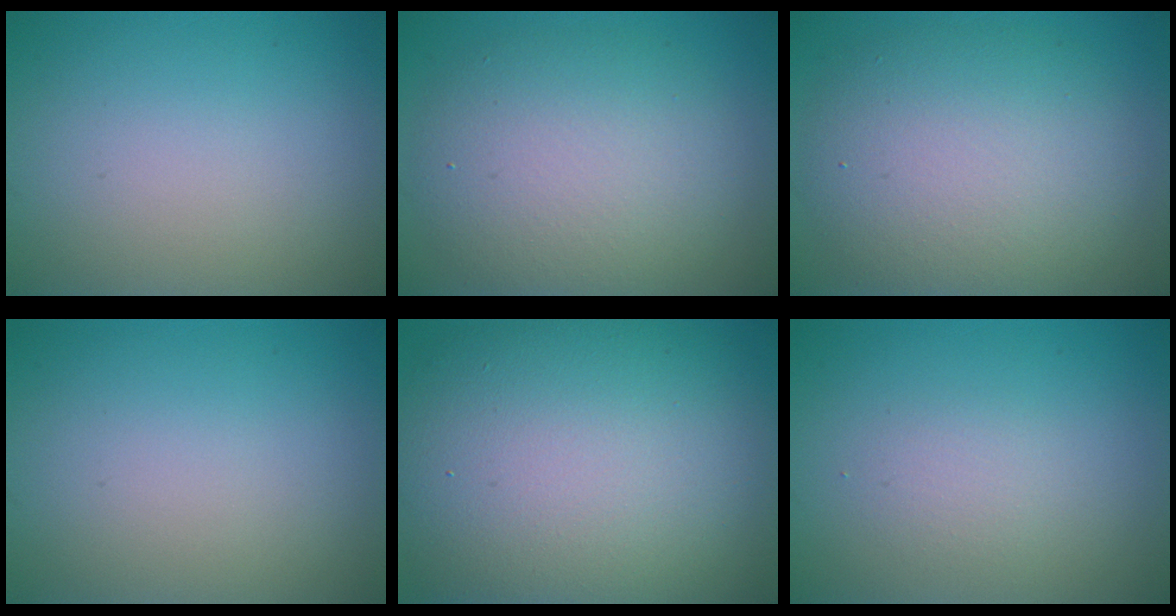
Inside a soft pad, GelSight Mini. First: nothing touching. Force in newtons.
{"total": 7.5, "press": 7.5, "slide": 0.5}
{"total": 8.2, "press": 8.2, "slide": 0.8}
{"total": 0.0}
{"total": 15.4, "press": 15.4, "slide": 0.9}
{"total": 1.4, "press": 1.4, "slide": 0.1}